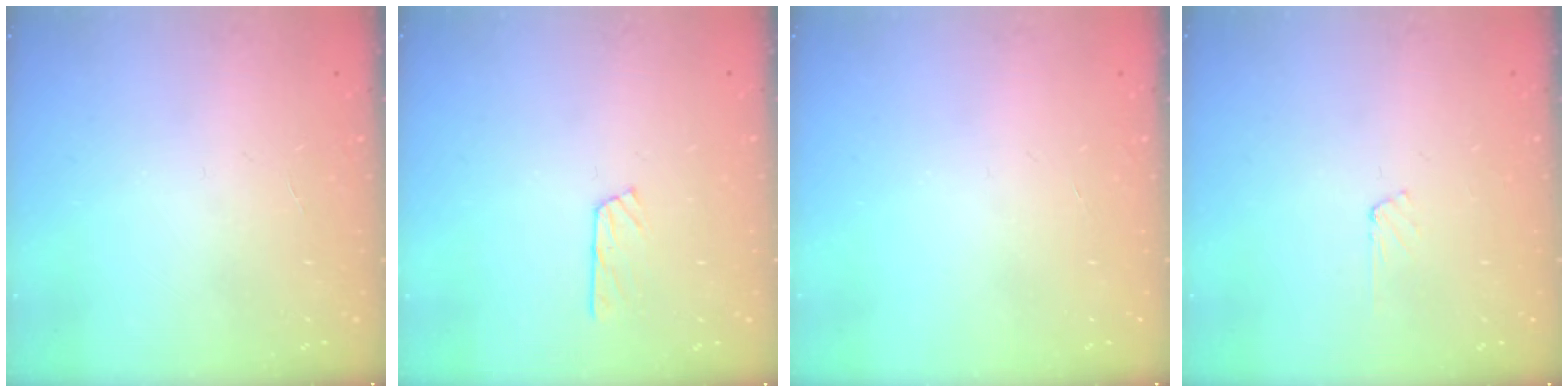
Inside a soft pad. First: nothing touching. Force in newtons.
{"total": 5.8, "press": 5.8, "slide": 0.4}
{"total": 0.0}
{"total": 3.1, "press": 3.1, "slide": 0.4}